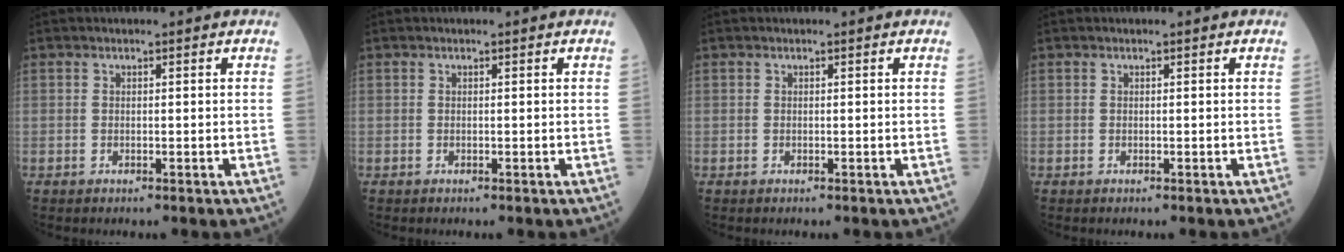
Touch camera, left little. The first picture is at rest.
{"total": 0.0}
{"total": 0.0}
{"total": 0.0}